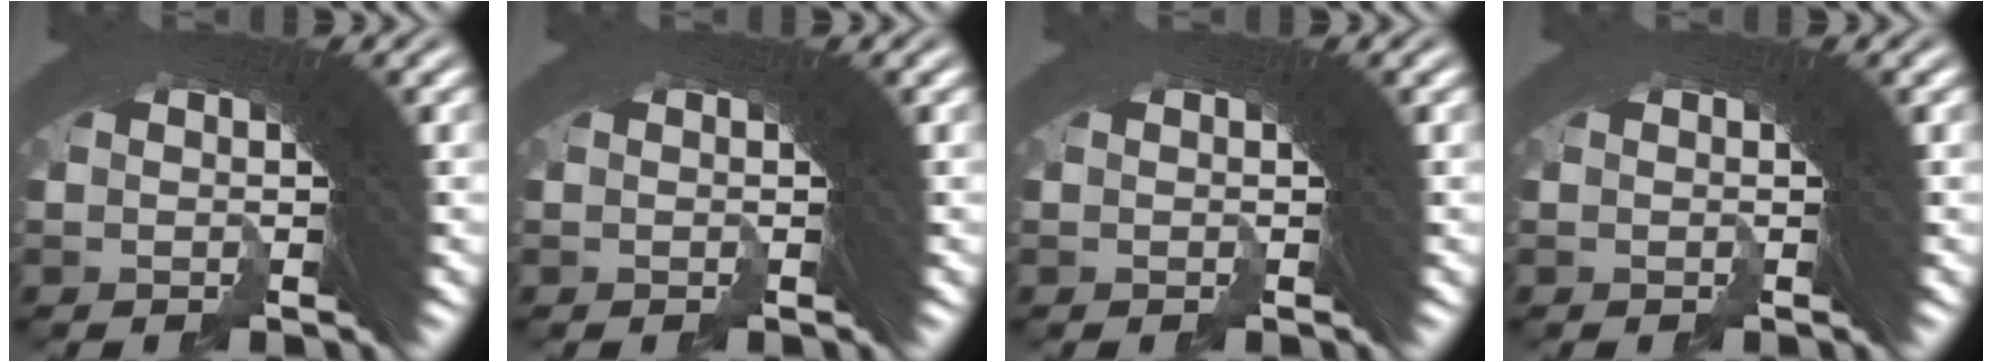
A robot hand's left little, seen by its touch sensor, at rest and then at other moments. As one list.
[{"total": 0.0}, {"total": 0.0}, {"total": 0.0}]